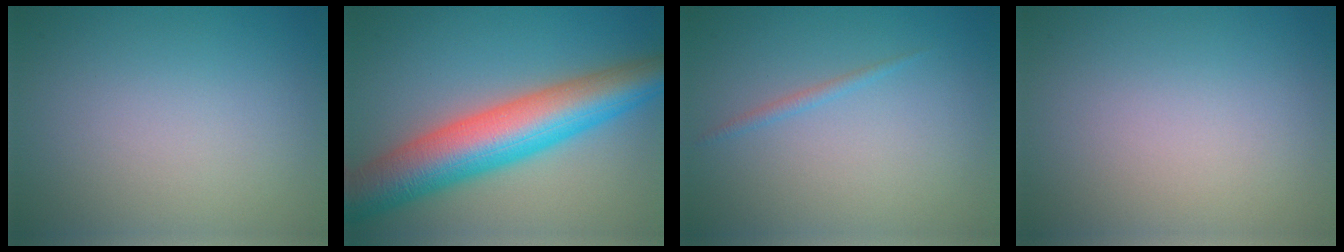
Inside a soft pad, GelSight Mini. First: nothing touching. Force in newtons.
{"total": 10.0, "press": 10.0, "slide": 0.2}
{"total": 0.7, "press": 0.7, "slide": 0.0}
{"total": 0.0}